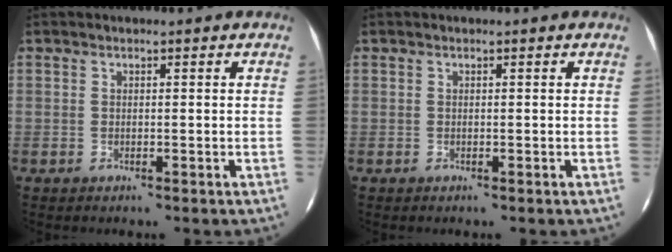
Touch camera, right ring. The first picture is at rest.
{"total": 0.0}